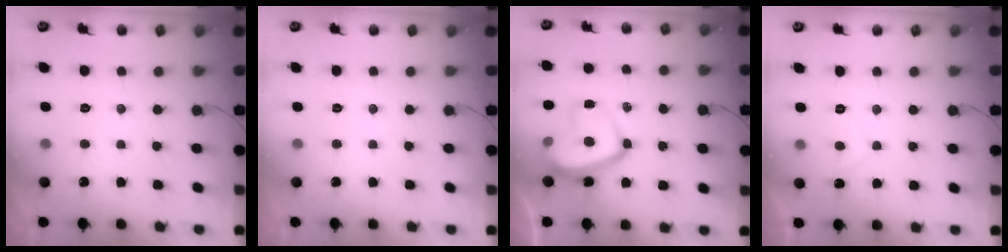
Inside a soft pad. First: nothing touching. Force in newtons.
{"total": 0.0}
{"total": 16.2, "press": 16.2, "slide": 1.4}
{"total": 2.0, "press": 1.8, "slide": 0.7}